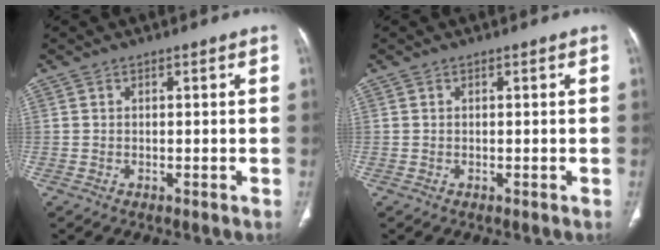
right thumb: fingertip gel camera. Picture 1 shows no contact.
{"total": 0.0}